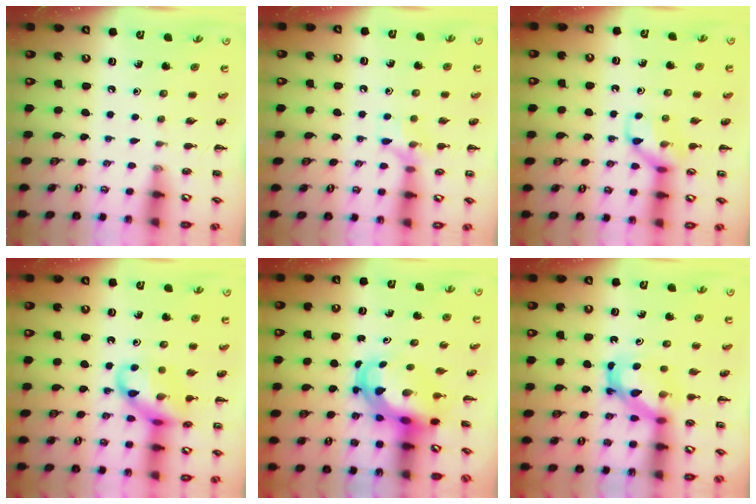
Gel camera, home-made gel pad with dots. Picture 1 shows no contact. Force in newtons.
{"total": 8.1, "press": 8.0, "slide": 1.2}
{"total": 10.9, "press": 10.8, "slide": 1.1}
{"total": 13.5, "press": 13.3, "slide": 2.3}
{"total": 5.7, "press": 5.6, "slide": 1.3}
{"total": 6.0, "press": 6.0, "slide": 0.3}